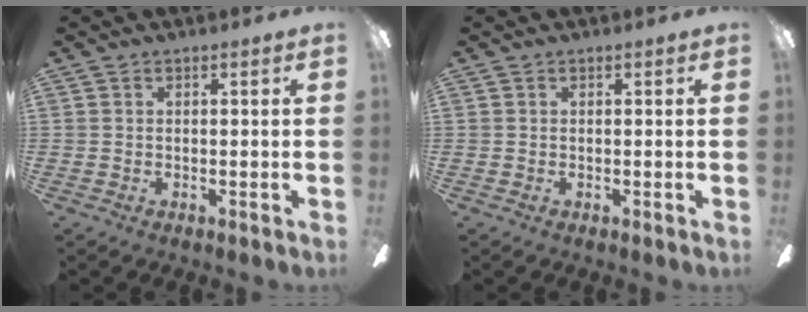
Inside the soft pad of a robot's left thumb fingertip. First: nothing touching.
{"total": 0.0}